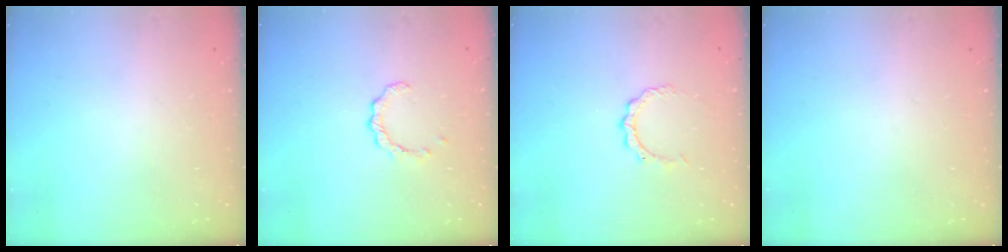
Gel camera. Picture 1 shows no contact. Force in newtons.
{"total": 1.8, "press": 1.8, "slide": 0.3}
{"total": 2.9, "press": 2.9, "slide": 0.2}
{"total": 0.0}